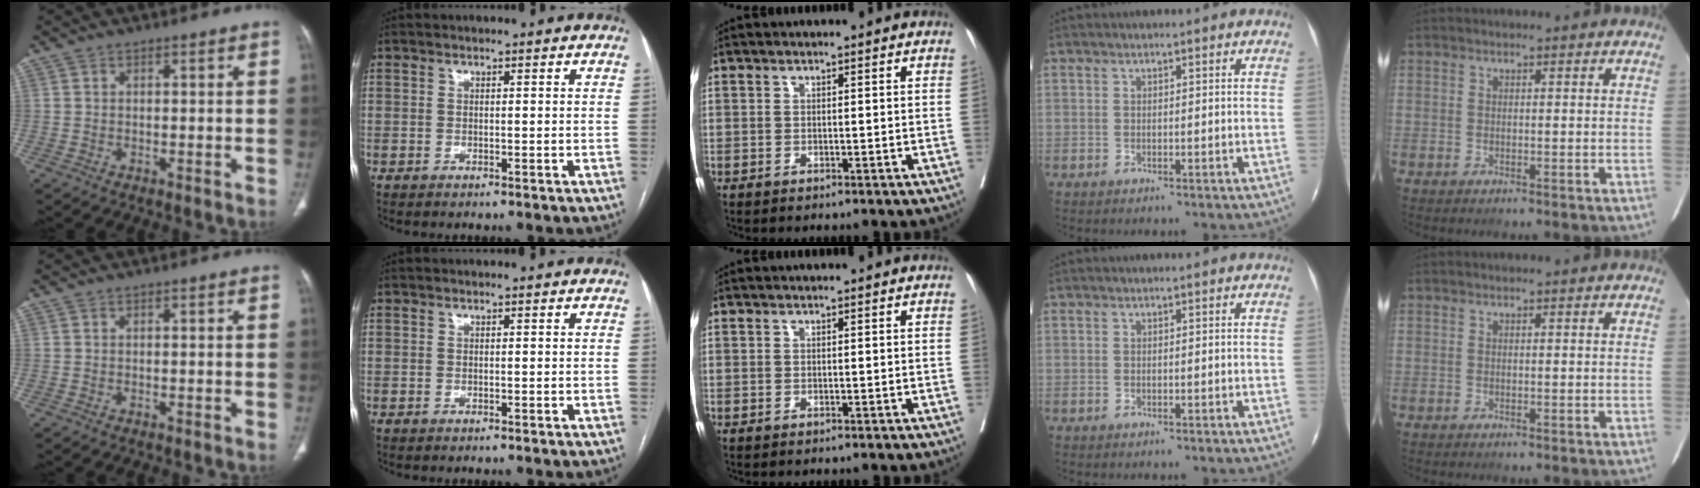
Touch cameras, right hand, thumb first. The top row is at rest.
{}